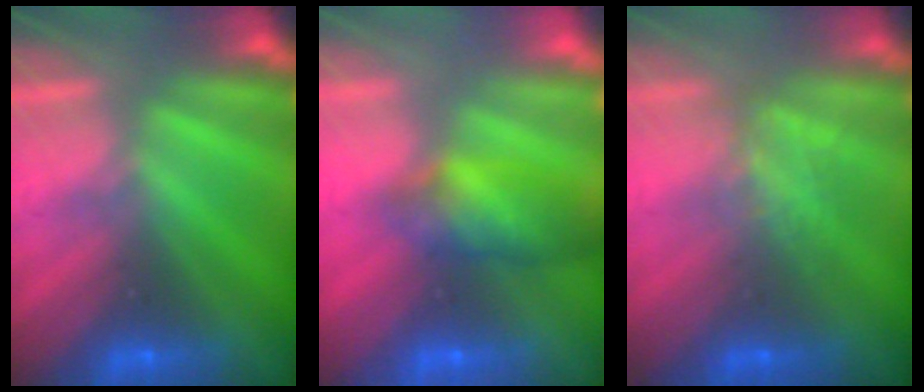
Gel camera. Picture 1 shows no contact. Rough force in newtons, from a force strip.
{"total": 9.3}
{"total": 1.2}